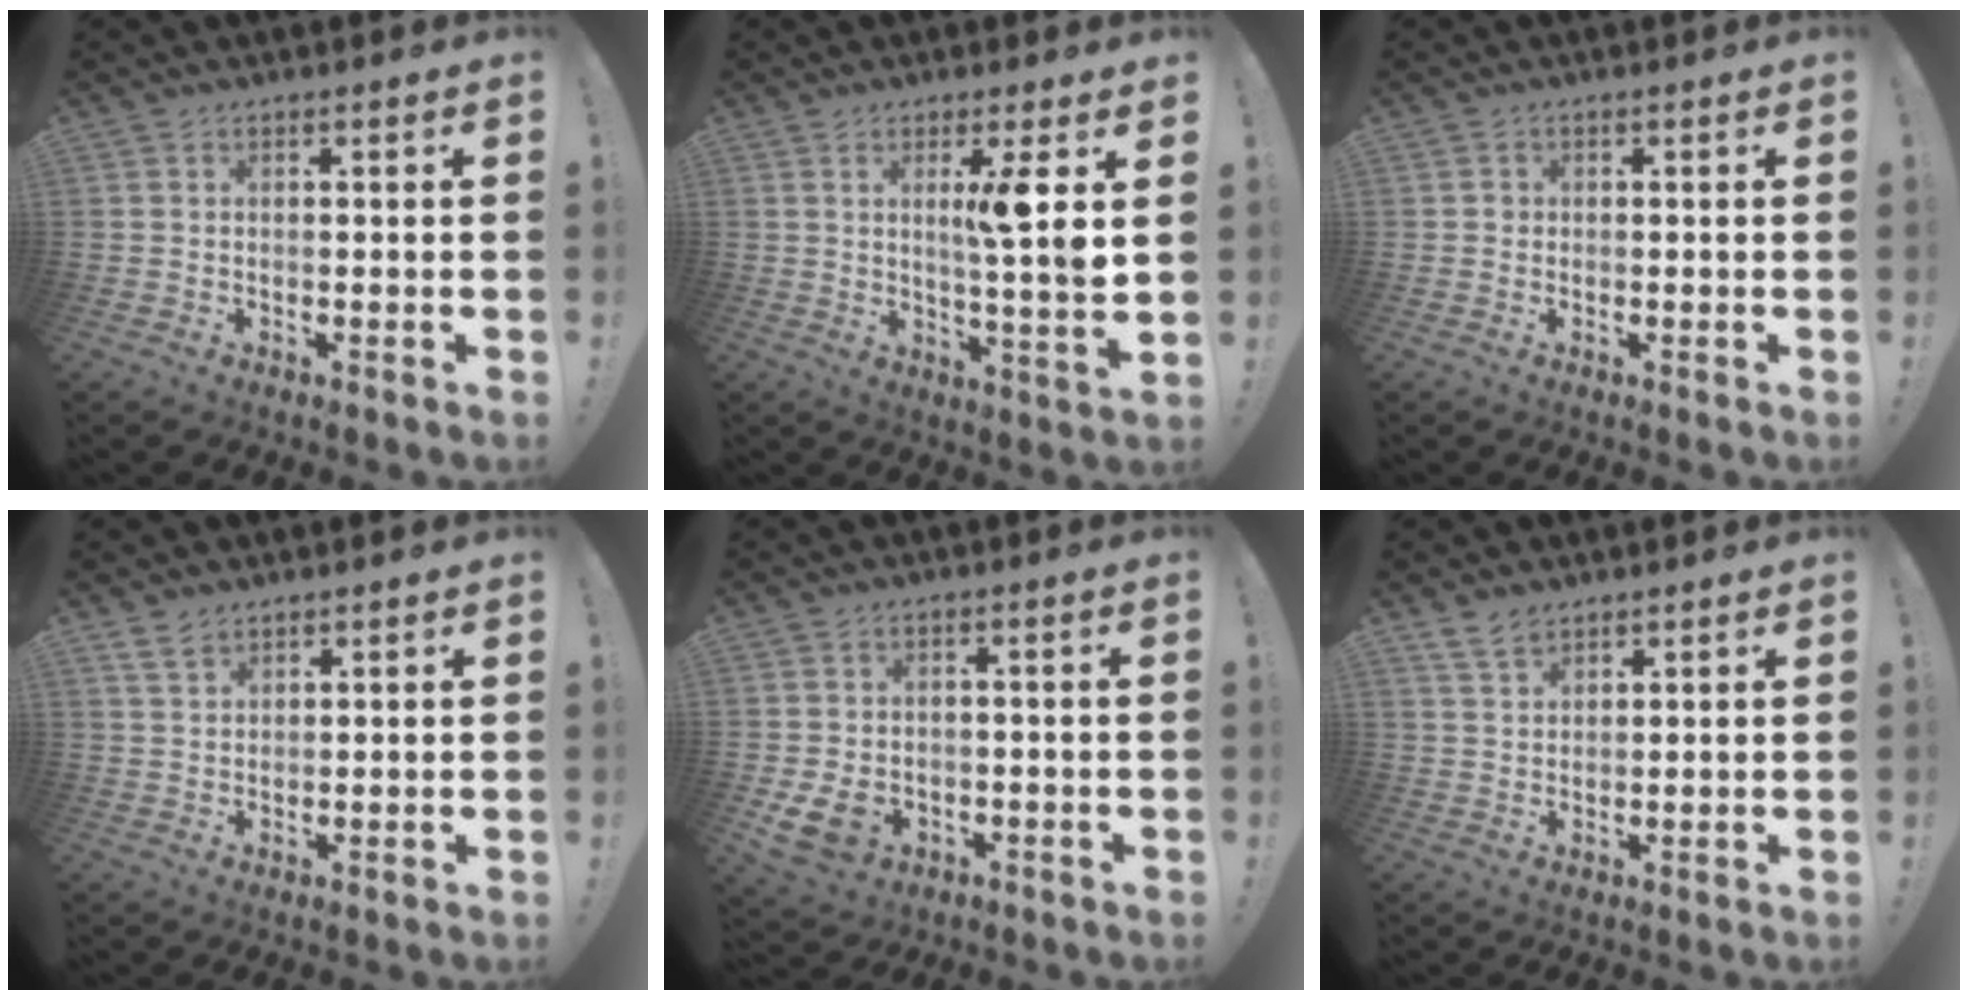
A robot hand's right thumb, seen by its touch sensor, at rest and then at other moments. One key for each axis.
{"total": 8.6, "fx": 2.5, "fy": -0.6, "fz": 8.2, "tx": -0.119, "ty": -0.019, "tz": 0.028}
{"total": 1.1, "fx": -0.2, "fy": 1.1, "fz": 0.3, "tx": -0.002, "ty": 0.003, "tz": -0.004}
{"total": 3.7, "fx": 2.8, "fy": 1.9, "fz": 1.4, "tx": -0.025, "ty": -0.012, "tz": 0.054}
{"total": 8.1, "fx": -1.5, "fy": 6.2, "fz": 5.0, "tx": -0.094, "ty": 0.005, "tz": -0.021}
{"total": 4.8, "fx": 3.7, "fy": 2.5, "fz": 1.8, "tx": -0.036, "ty": -0.013, "tz": 0.071}